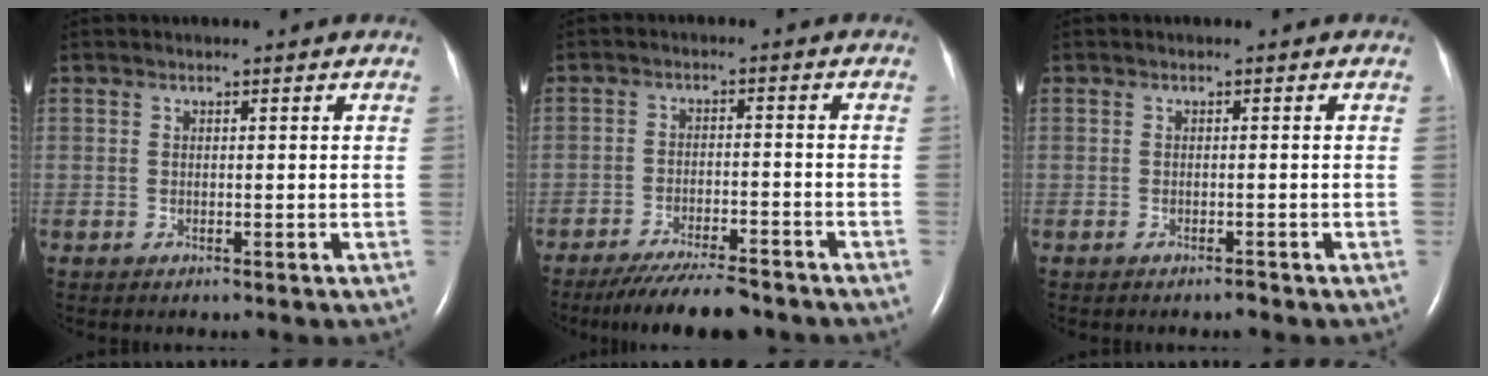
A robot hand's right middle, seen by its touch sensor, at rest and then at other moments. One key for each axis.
{"total": 10.0, "fx": -8.8, "fy": 1.4, "fz": 4.5, "tx": -0.071, "ty": -0.018, "tz": -0.139}
{"total": 0.7, "fx": -0.6, "fy": 0.0, "fz": 0.3, "tx": -0.007, "ty": -0.001, "tz": -0.009}